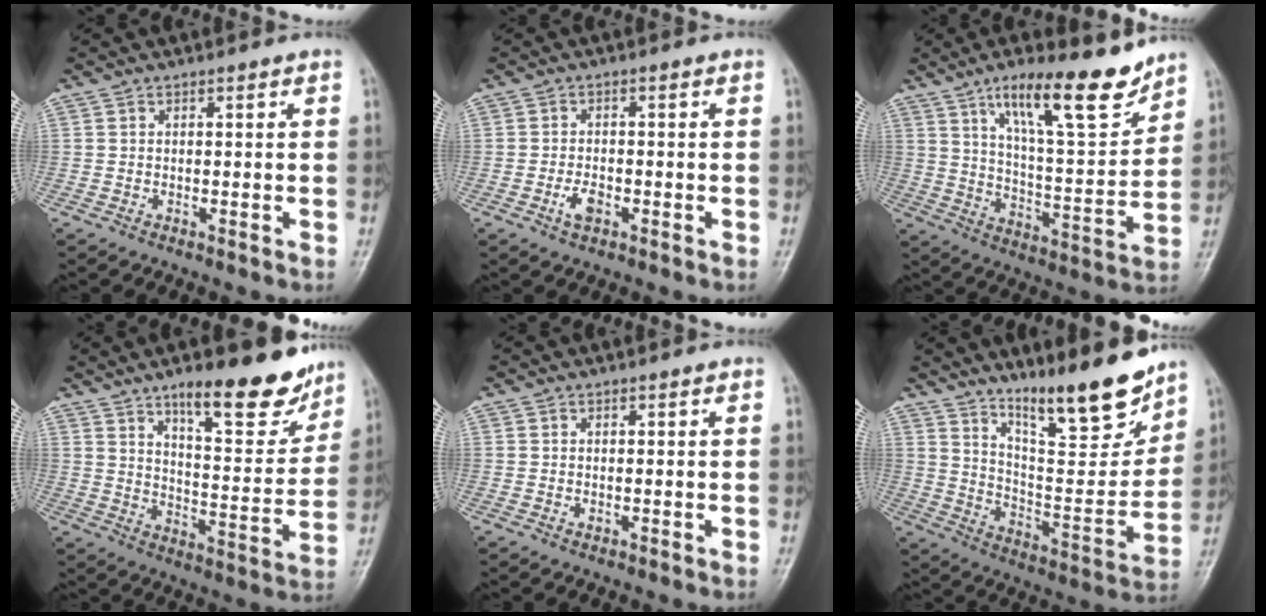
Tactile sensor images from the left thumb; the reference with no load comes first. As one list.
[{"total": 3.2, "force": [-1.5, 1.8, 2.3], "torque": [-0.040, 0.005, -0.027]}, {"total": 17.7, "force": [11.8, 4.5, 12.4], "torque": [-0.166, -0.069, 0.200]}, {"total": 17.1, "force": [11.8, 5.3, 11.2], "torque": [-0.112, -0.078, 0.182]}, {"total": 0.7, "force": [0.0, 0.6, 0.5], "torque": [-0.001, 0.000, 0.000]}, {"total": 18.5, "force": [13.9, 3.9, 11.6], "torque": [-0.137, -0.094, 0.236]}]